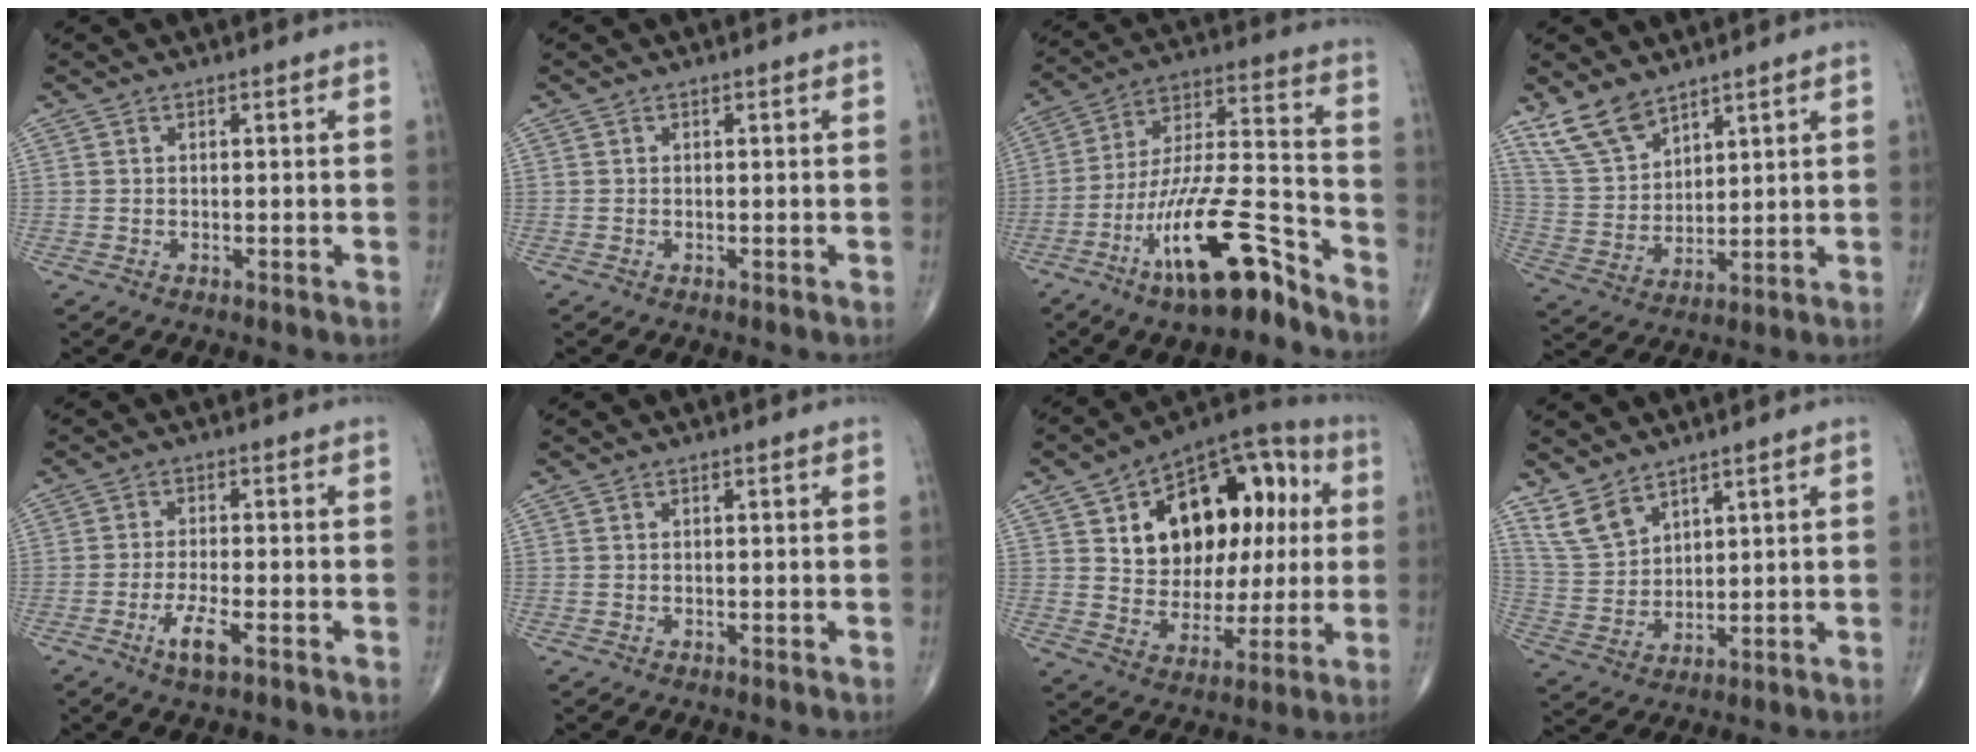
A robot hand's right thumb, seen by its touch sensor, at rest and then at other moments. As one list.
[{"total": 0.0}, {"total": 17.6, "force": [-10.7, 3.9, 13.4], "torque": [-0.253, 0.079, -0.194]}, {"total": 9.4, "force": [7.2, 4.4, 4.0], "torque": [-0.072, -0.031, 0.160]}, {"total": 4.8, "force": [-2.5, 1.1, 4.0], "torque": [-0.084, 0.006, -0.045]}, {"total": 0.0}, {"total": 22.9, "force": [5.4, 15.0, 16.5], "torque": [-0.187, 0.021, 0.087]}, {"total": 7.1, "force": [5.5, 3.5, 2.9], "torque": [-0.049, -0.026, 0.126]}]